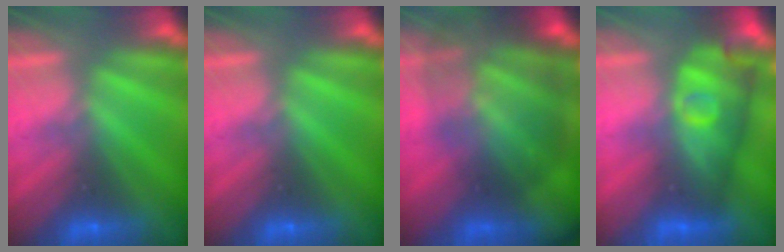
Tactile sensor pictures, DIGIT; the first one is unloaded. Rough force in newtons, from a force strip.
{"total": 0.0}
{"total": 8.8}
{"total": 3.9}